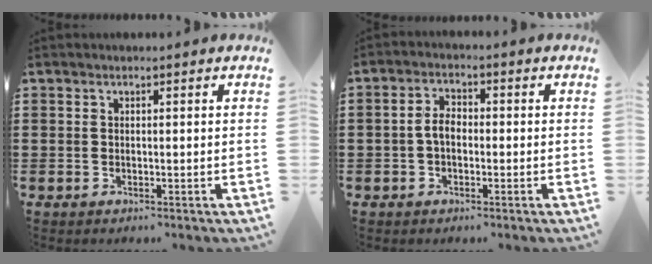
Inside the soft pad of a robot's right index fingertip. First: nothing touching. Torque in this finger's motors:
{"motor_torque": [0.84, -0.61, 0.39, 0.10]}